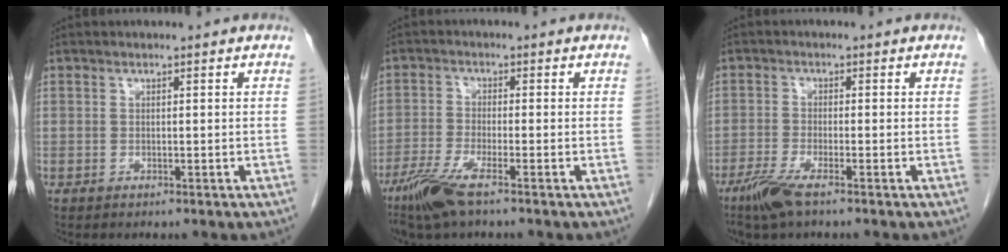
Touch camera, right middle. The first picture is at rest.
{"total": 6.2, "force": [-4.2, 0.5, 4.5], "torque": [-0.102, -0.015, -0.083]}
{"total": 4.5, "force": [-3.1, 0.5, 3.1], "torque": [-0.073, -0.011, -0.063]}